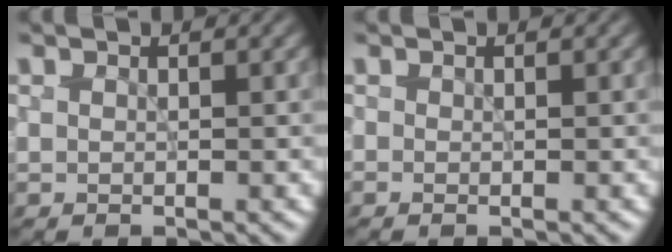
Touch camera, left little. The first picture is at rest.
{"total": 0.0}